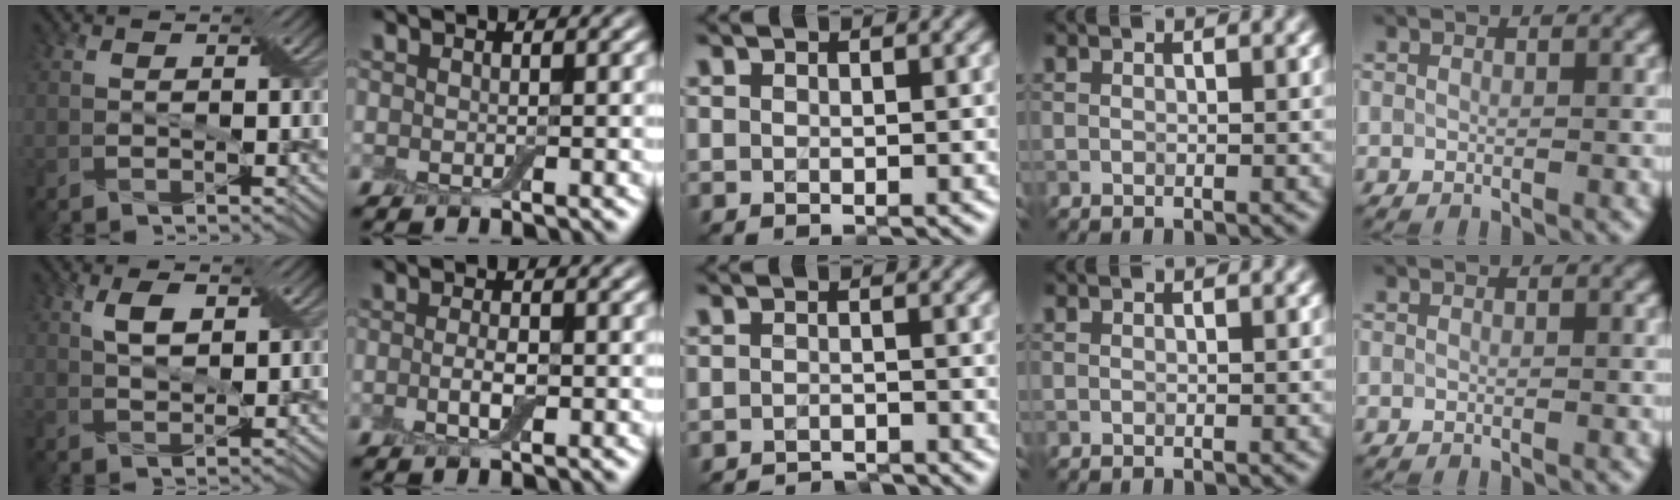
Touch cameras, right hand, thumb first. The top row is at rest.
{"thumb": {"total": 3.2, "force": [1.7, 1.1, 2.5], "torque": [-0.052, 0.006, 0.031]}, "index": {"total": 2.0, "force": [-0.4, 0.8, 1.8], "torque": [-0.040, -0.003, -0.011]}, "middle": {"total": 3.5, "force": [-3.5, 0.2, 0.3], "torque": [0.004, -0.003, -0.055]}}